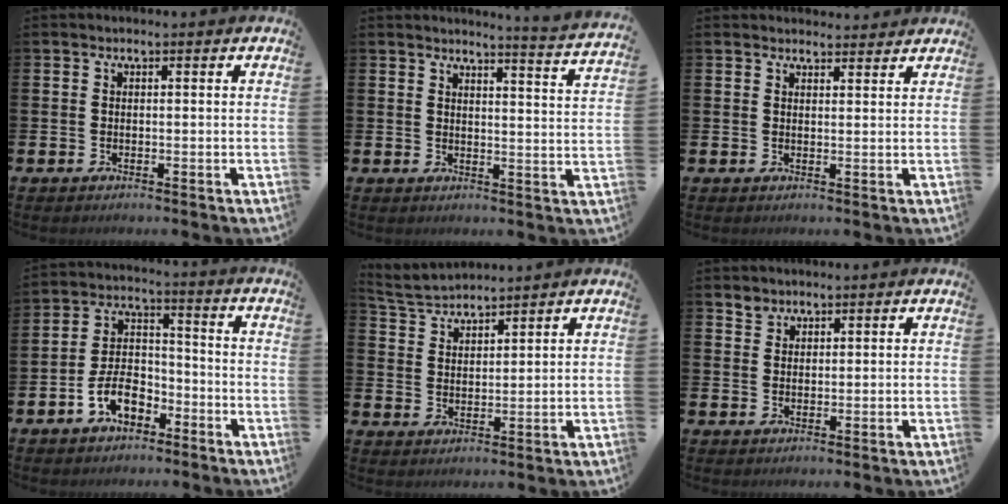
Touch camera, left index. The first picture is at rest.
{"total": 3.6, "force": [3.5, -0.8, 0.2], "torque": [-0.006, -0.036, 0.056]}
{"total": 2.4, "force": [2.4, 0.5, -0.2], "torque": [0.008, -0.015, 0.042]}
{"total": 6.6, "force": [-3.8, 3.8, 3.8], "torque": [-0.091, 0.015, -0.076]}
{"total": 4.0, "force": [3.9, 0.5, 0.1], "torque": [-0.025, -0.021, 0.071]}
{"total": 2.3, "force": [2.1, 0.9, -0.1], "torque": [0.006, -0.006, 0.038]}